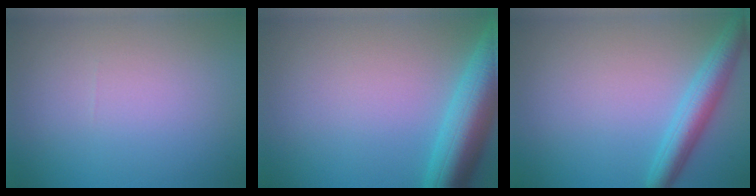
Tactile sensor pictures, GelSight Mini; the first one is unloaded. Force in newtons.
{"total": 7.3, "press": 7.3, "slide": 0.3}
{"total": 4.0, "press": 4.0, "slide": 0.2}